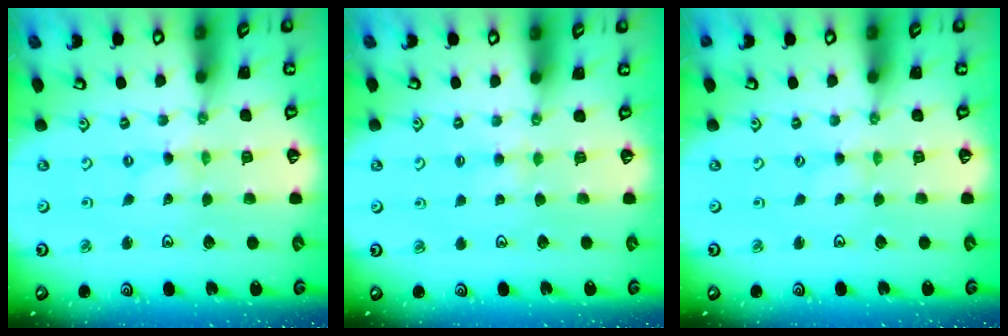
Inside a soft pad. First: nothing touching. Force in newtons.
{"total": 3.6, "press": 3.5, "slide": 0.6}
{"total": 0.8, "press": 0.8, "slide": 0.1}